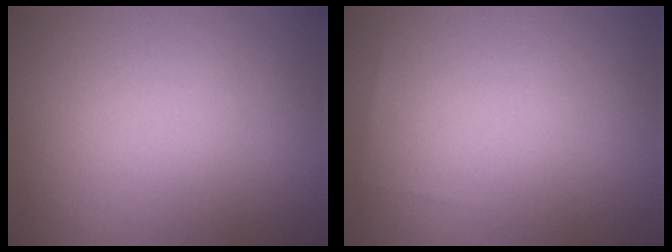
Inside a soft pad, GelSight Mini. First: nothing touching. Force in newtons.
{"total": 0.0}